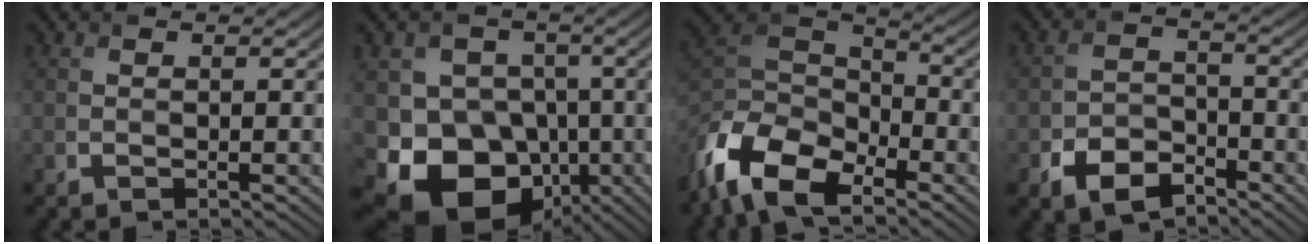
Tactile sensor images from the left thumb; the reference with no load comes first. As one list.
[{"total": 12.8, "force": [-4.5, 10.3, 6.1], "torque": [-0.110, -0.029, -0.091]}, {"total": 12.2, "force": [-8.0, 5.9, 7.0], "torque": [-0.164, -0.016, -0.168]}, {"total": 5.9, "force": [-3.8, 3.6, 2.9], "torque": [-0.057, -0.005, -0.077]}]